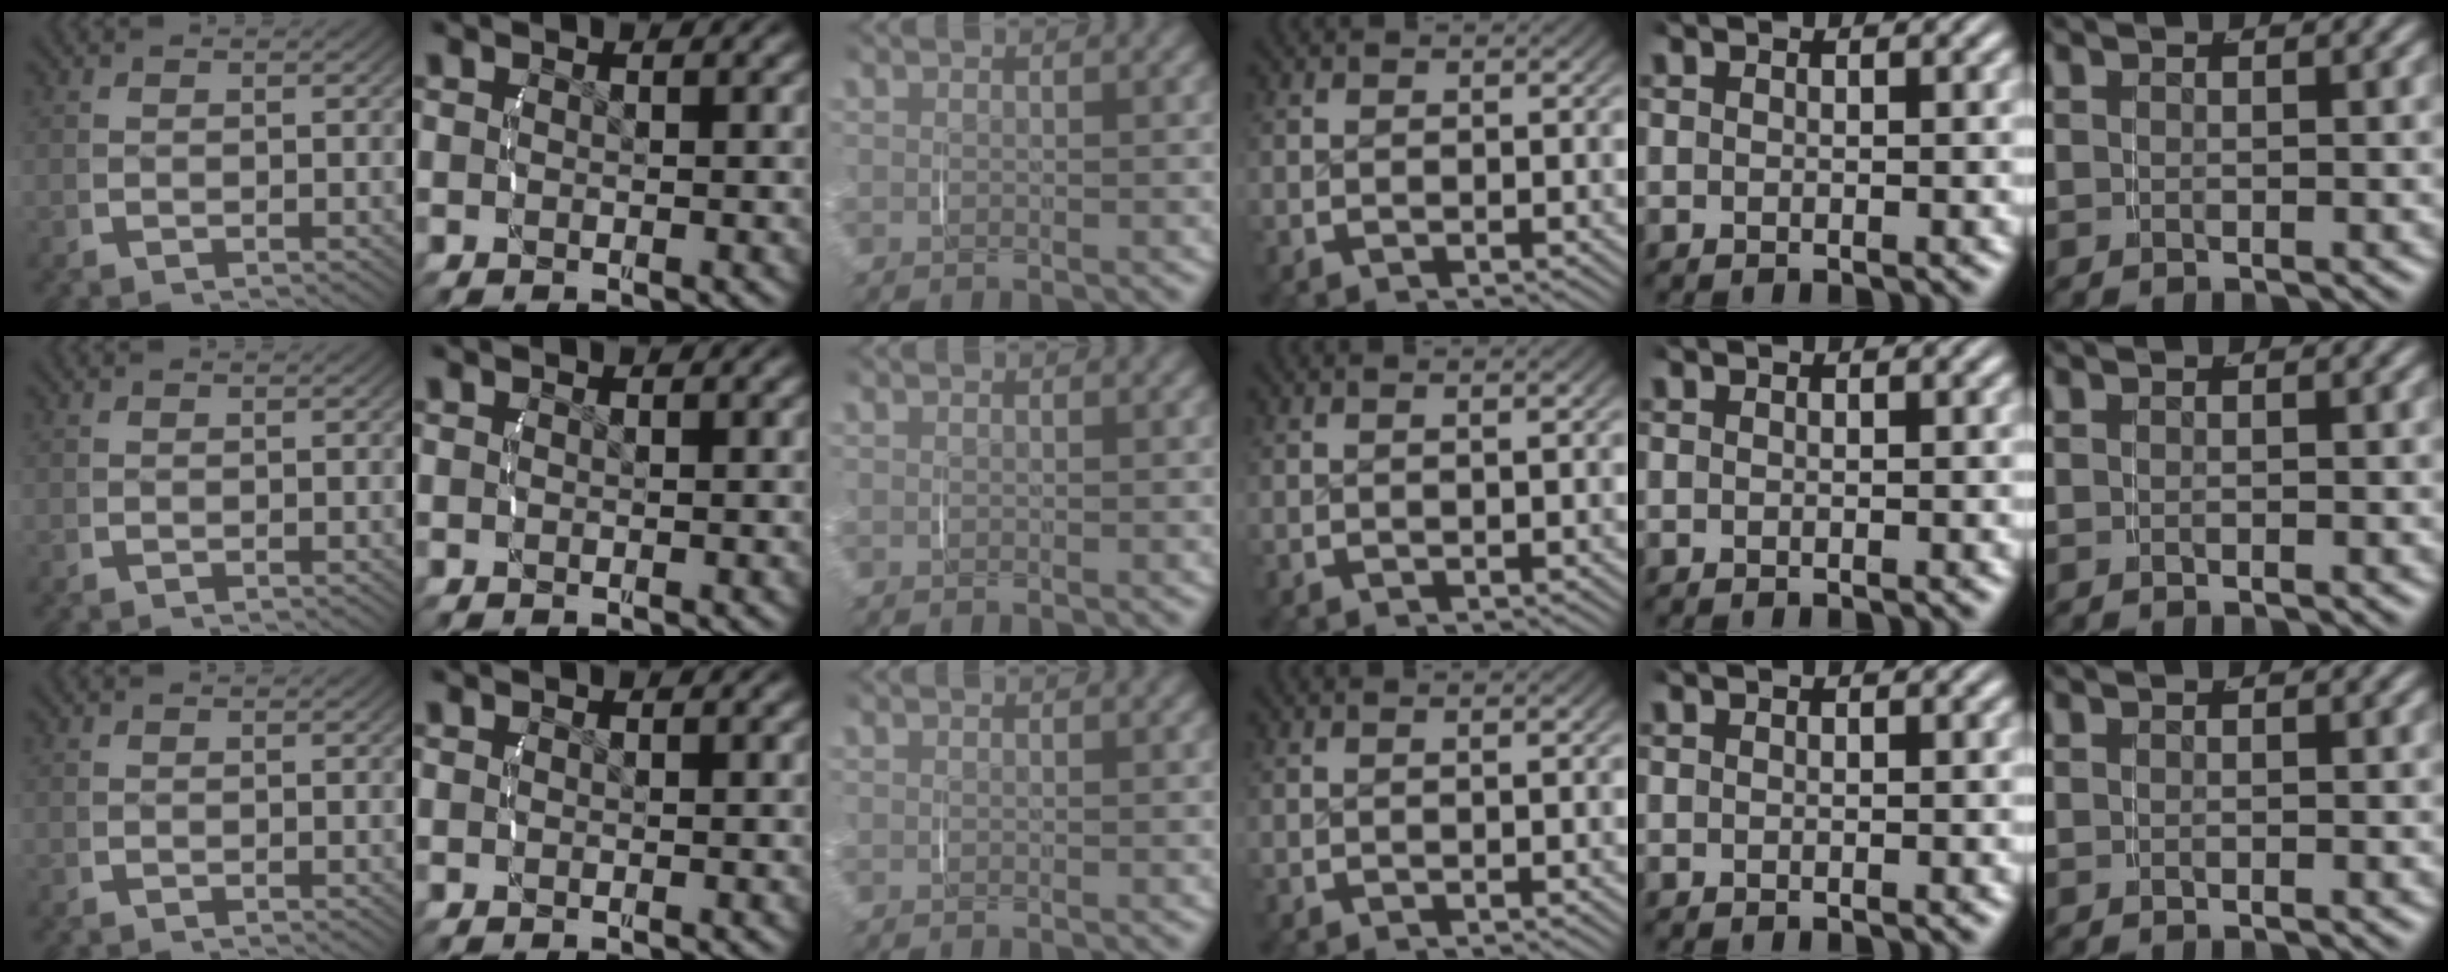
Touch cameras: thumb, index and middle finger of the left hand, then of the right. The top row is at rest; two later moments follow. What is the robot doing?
{"motion": "lift_and_place", "object": "measuring cup"}